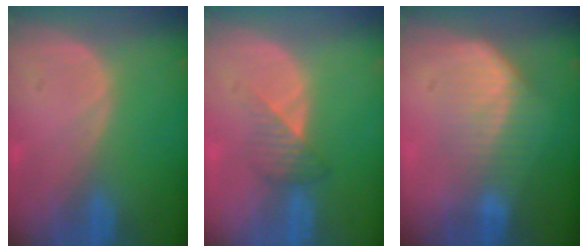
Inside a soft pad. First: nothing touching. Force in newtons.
{"total": 3.2, "press": 3.0, "slide": 1.1}
{"total": 7.4, "press": 6.4, "slide": 3.7}